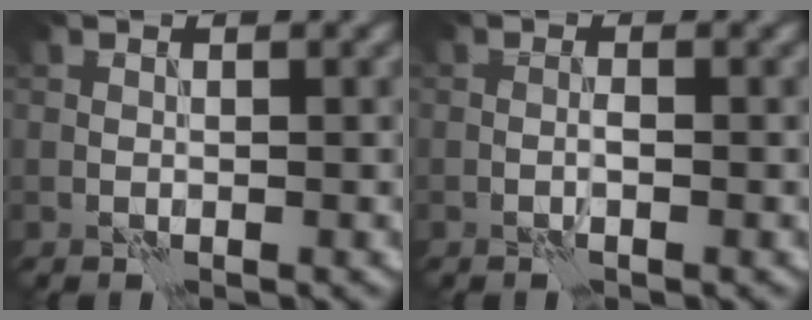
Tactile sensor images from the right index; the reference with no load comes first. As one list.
[{"total": 0.9, "force": [-0.4, 0.1, 0.8], "torque": [-0.014, 0.003, -0.008]}]